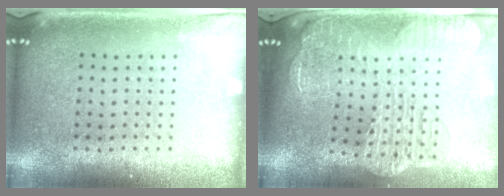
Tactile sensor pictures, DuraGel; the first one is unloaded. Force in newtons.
{"total": 3.1, "press": 2.6, "slide": 1.8}